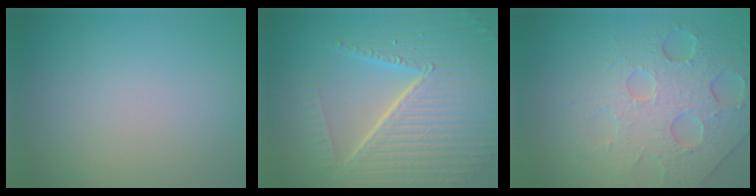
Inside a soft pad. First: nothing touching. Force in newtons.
{"total": 10.1, "press": 6.3, "slide": 7.8}
{"total": 7.9, "press": 5.3, "slide": 5.9}